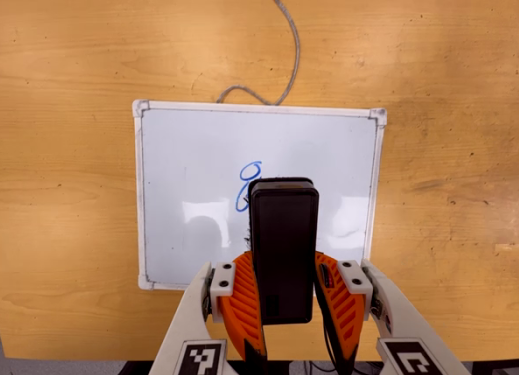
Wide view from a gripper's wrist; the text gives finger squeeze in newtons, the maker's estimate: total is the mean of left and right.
{"total": 5.7, "left": 5.0, "right": 6.3}